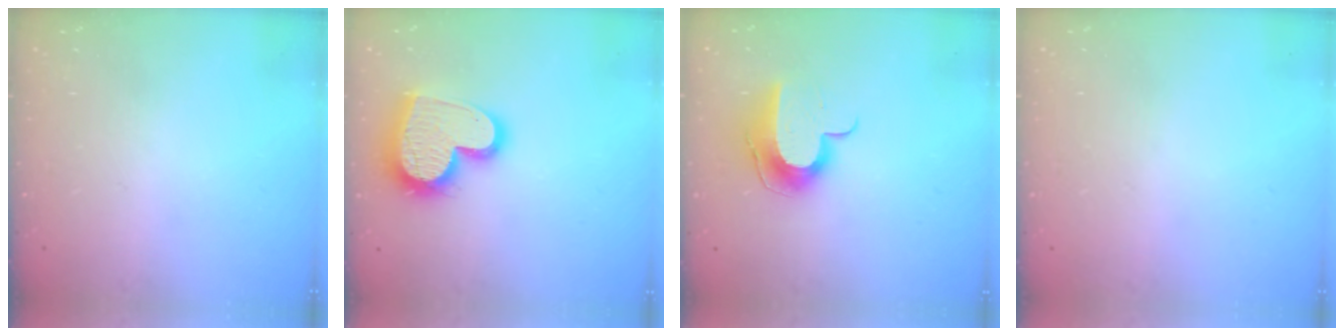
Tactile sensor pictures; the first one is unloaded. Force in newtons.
{"total": 18.9, "press": 18.9, "slide": 1.5}
{"total": 11.8, "press": 11.8, "slide": 0.7}
{"total": 0.8, "press": 0.8, "slide": 0.1}